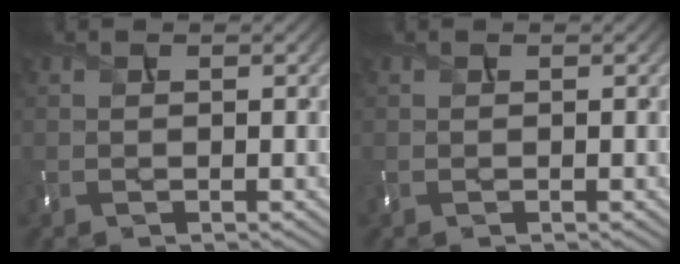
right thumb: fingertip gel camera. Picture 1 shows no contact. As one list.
[{"total": 0.0}]